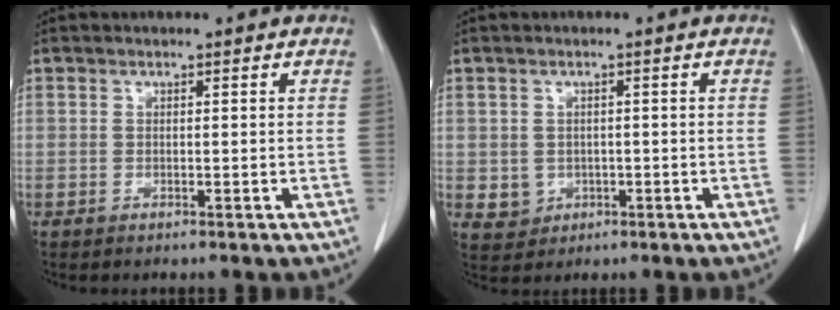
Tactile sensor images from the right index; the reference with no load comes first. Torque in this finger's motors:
{"motor_torque": [-0.36, 0.28, -0.44, -0.16]}